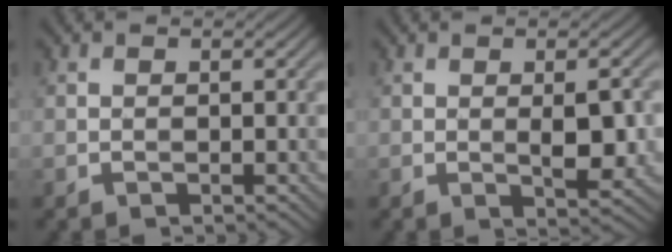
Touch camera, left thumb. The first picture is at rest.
{"total": 3.8, "force": [-0.3, 1.2, 3.6], "torque": [-0.063, -0.002, -0.004]}